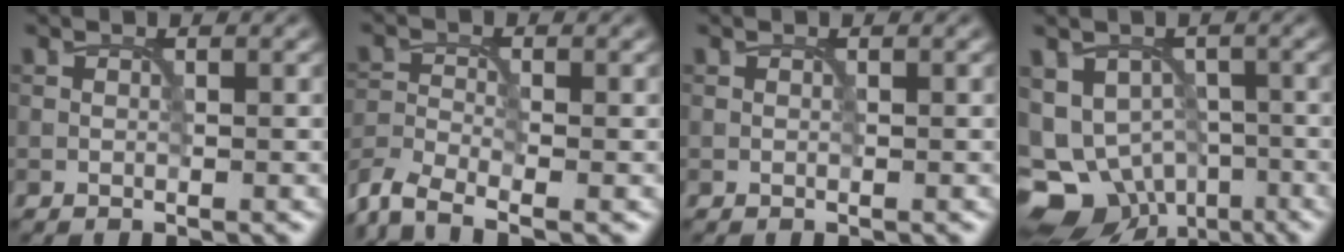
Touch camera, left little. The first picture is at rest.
{"total": 4.7, "force": [-3.8, 1.2, 2.4], "torque": [-0.054, -0.010, -0.087]}
{"total": 0.0}
{"total": 9.6, "force": [-4.8, 7.1, 4.4], "torque": [-0.067, -0.015, -0.068]}